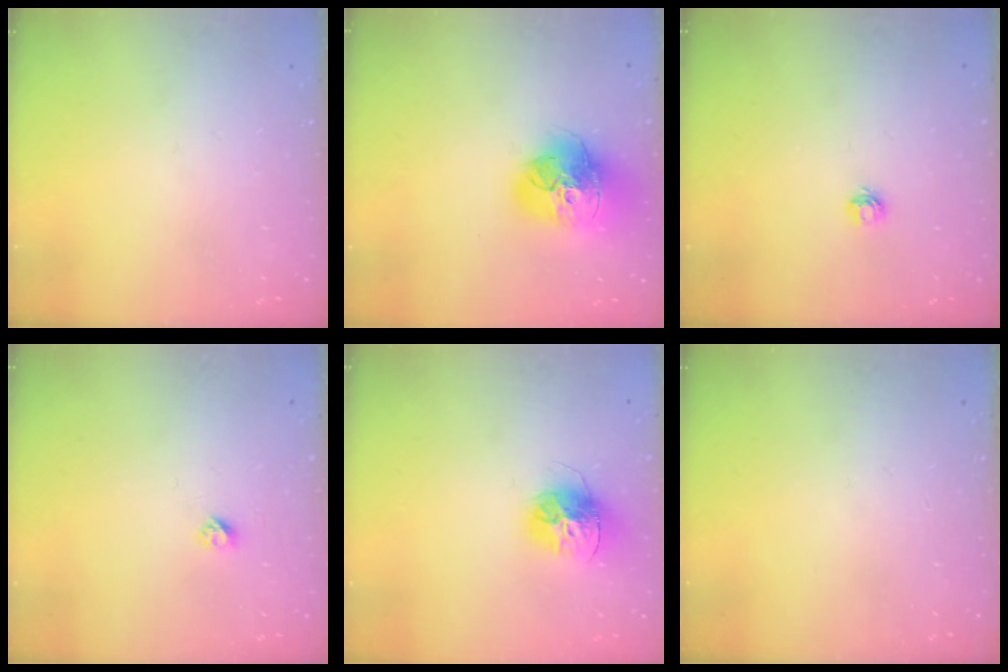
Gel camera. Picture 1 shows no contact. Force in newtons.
{"total": 18.8, "press": 18.6, "slide": 2.1}
{"total": 3.9, "press": 3.9, "slide": 0.5}
{"total": 2.7, "press": 2.6, "slide": 0.3}
{"total": 15.2, "press": 15.2, "slide": 1.4}
{"total": 0.0}